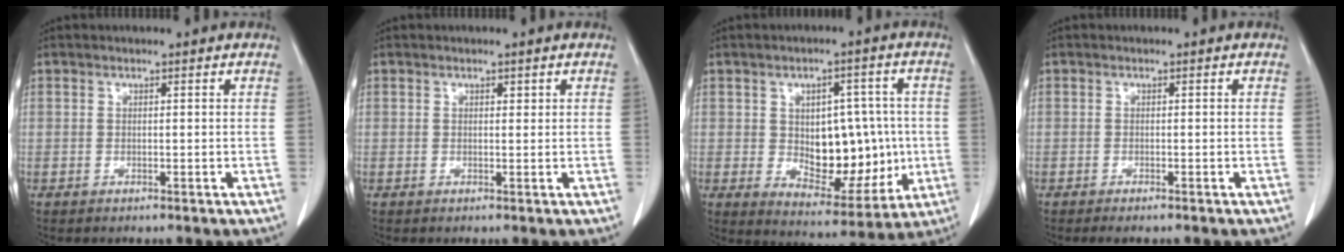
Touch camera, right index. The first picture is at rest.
{"total": 0.6, "force": [0.3, 0.3, 0.4], "torque": [-0.004, -0.001, 0.004]}
{"total": 13.1, "force": [-0.2, 7.6, 10.7], "torque": [-0.153, 0.012, 0.020]}
{"total": 1.9, "force": [-1.5, 0.2, 1.2], "torque": [-0.014, -0.005, -0.018]}